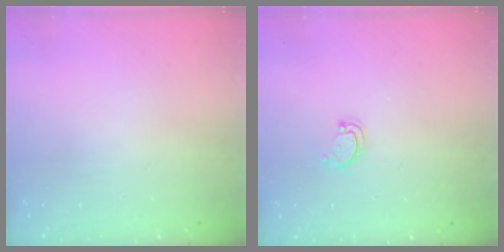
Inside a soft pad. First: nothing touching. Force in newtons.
{"total": 2.8, "press": 2.7, "slide": 0.3}